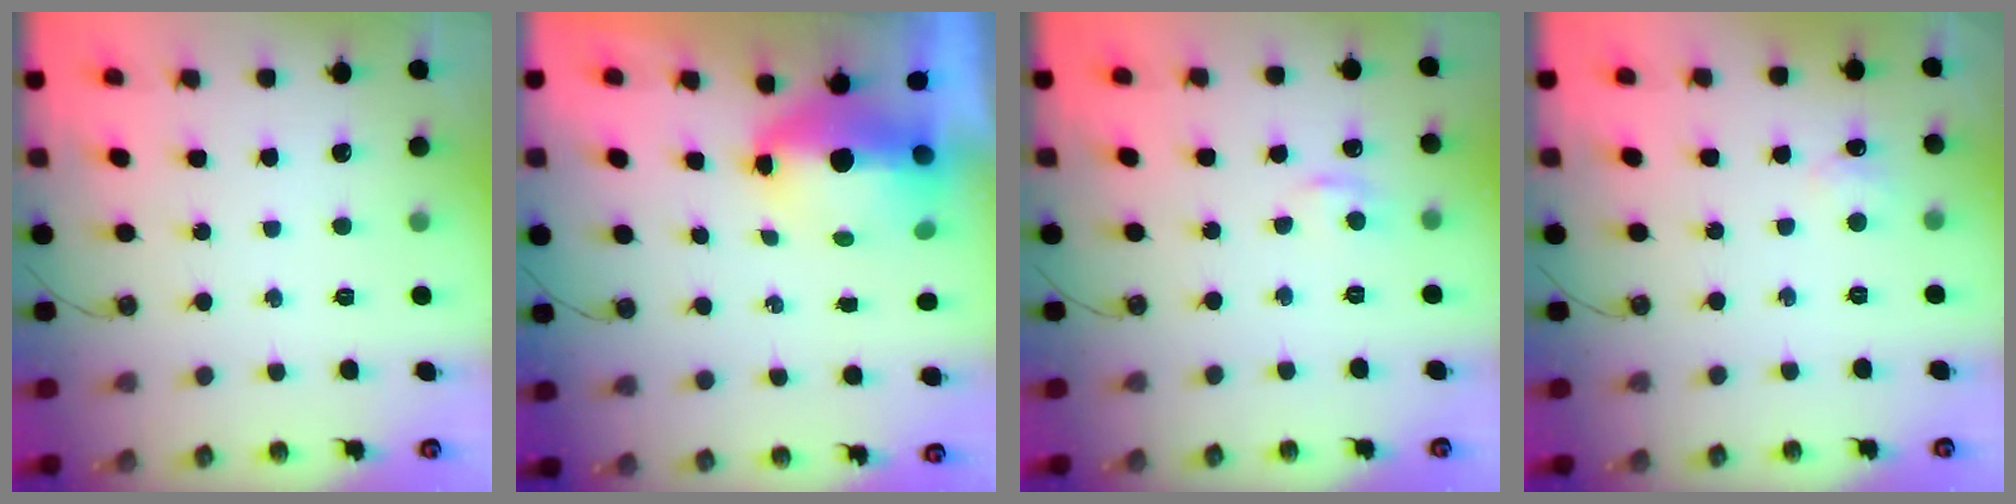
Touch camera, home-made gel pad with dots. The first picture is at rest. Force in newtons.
{"total": 14.7, "press": 9.3, "slide": 11.4}
{"total": 5.4, "press": 5.4, "slide": 0.8}
{"total": 5.0, "press": 5.0, "slide": 0.7}